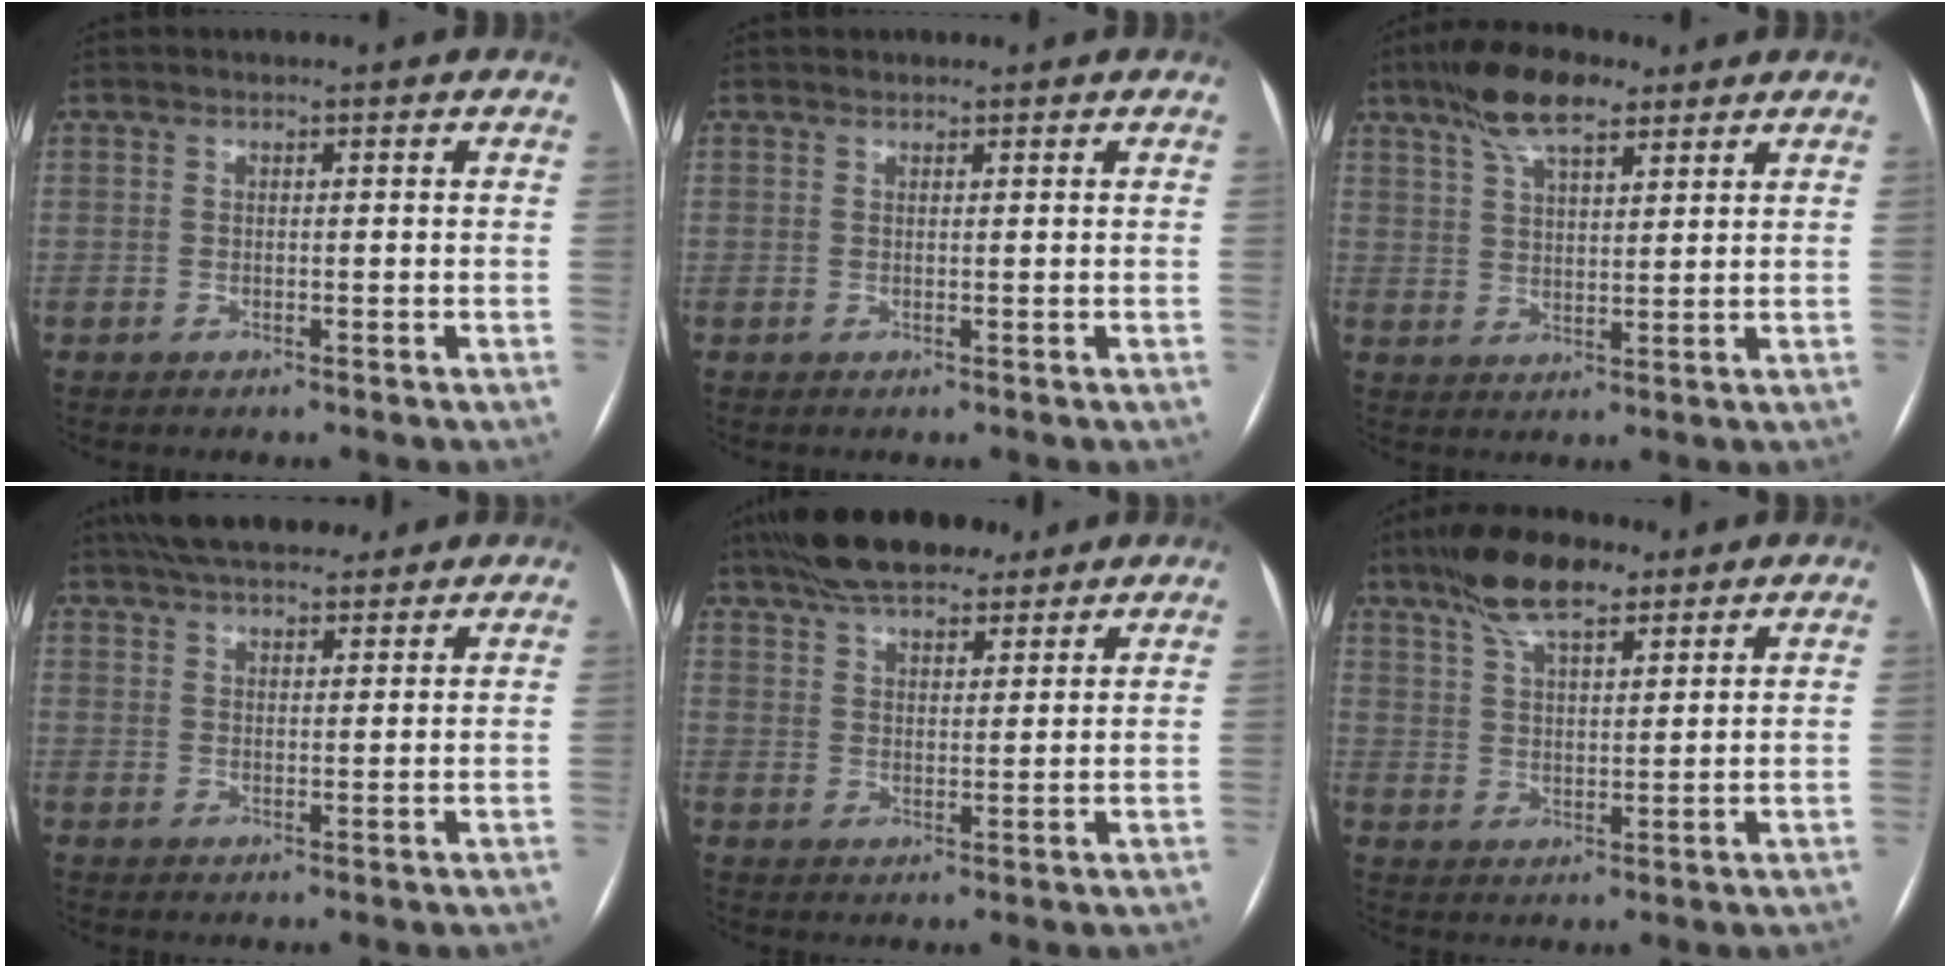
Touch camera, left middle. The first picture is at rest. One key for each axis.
{"total": 0.6, "fx": 0.5, "fy": 0.3, "fz": 0.0, "tx": -0.004, "ty": 0.003, "tz": 0.008}
{"total": 9.3, "fx": 6.3, "fy": 3.0, "fz": 6.1, "tx": -0.116, "ty": 0.018, "tz": 0.111}
{"total": 12.4, "fx": 10.4, "fy": 3.6, "fz": 5.8, "tx": -0.088, "ty": 0.037, "tz": 0.157}
{"total": 12.8, "fx": 10.1, "fy": 4.4, "fz": 6.6, "tx": -0.114, "ty": 0.038, "tz": 0.166}
{"total": 10.0, "fx": 7.1, "fy": 3.2, "fz": 6.4, "tx": -0.120, "ty": 0.018, "tz": 0.125}